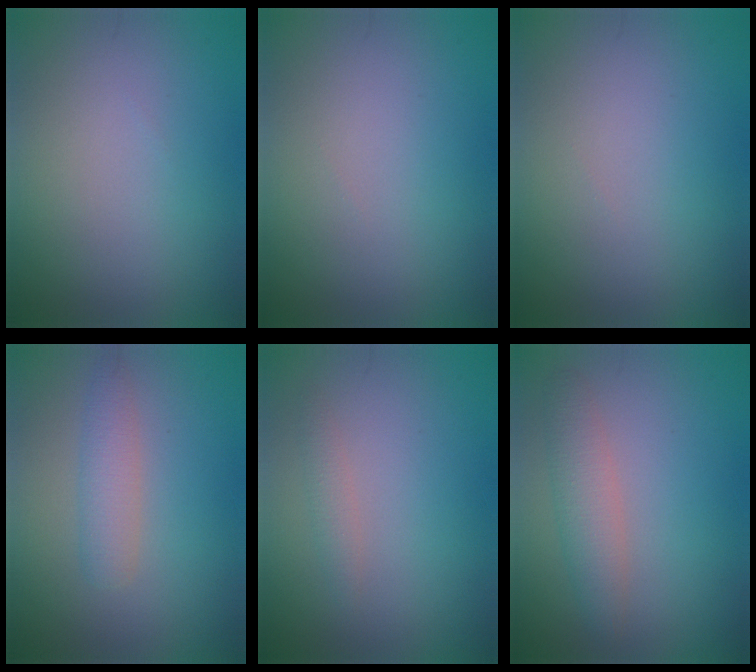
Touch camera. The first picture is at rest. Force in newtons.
{"total": 0.0}
{"total": 0.0}
{"total": 2.3, "press": 2.3, "slide": 0.1}
{"total": 1.1, "press": 1.1, "slide": 0.0}
{"total": 2.8, "press": 2.8, "slide": 0.1}